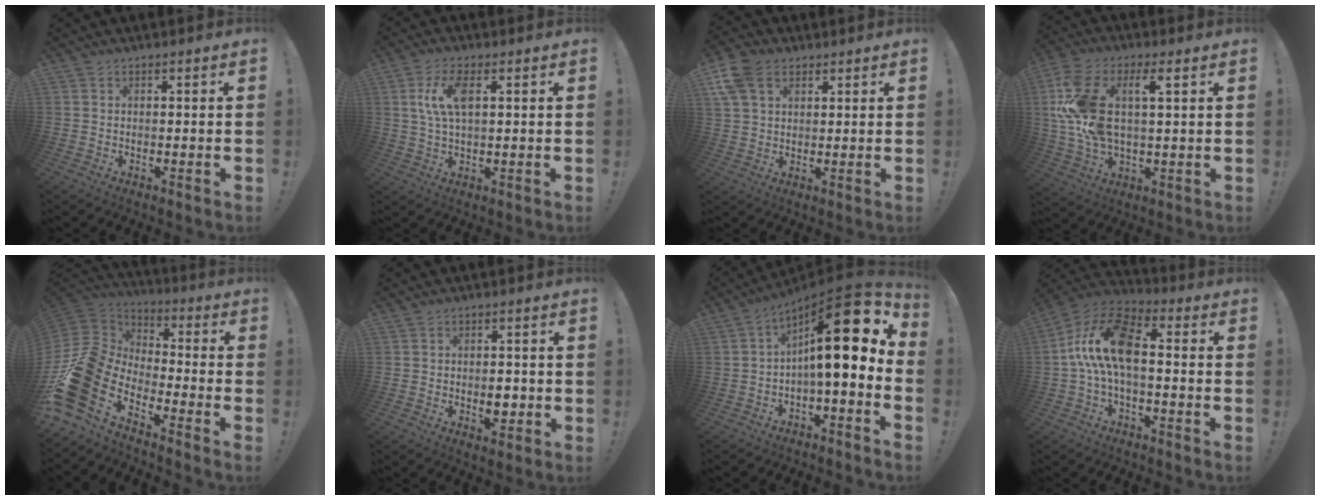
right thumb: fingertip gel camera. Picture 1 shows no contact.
{"total": 8.6, "force": [2.2, 3.8, 7.4], "torque": [-0.142, -0.003, 0.035]}
{"total": 11.0, "force": [5.3, 7.5, 5.9], "torque": [-0.124, -0.009, 0.104]}
{"total": 16.5, "force": [4.2, 8.4, 13.5], "torque": [-0.278, -0.003, 0.072]}
{"total": 19.2, "force": [-10.8, 10.5, 12.0], "torque": [-0.245, 0.032, -0.172]}
{"total": 3.9, "force": [-0.6, 3.0, 2.4], "torque": [-0.018, -0.001, -0.012]}
{"total": 19.5, "force": [4.6, 5.2, 18.2], "torque": [-0.280, -0.029, 0.072]}
{"total": 15.5, "force": [0.2, 7.7, 13.4], "torque": [-0.252, 0.016, 0.007]}